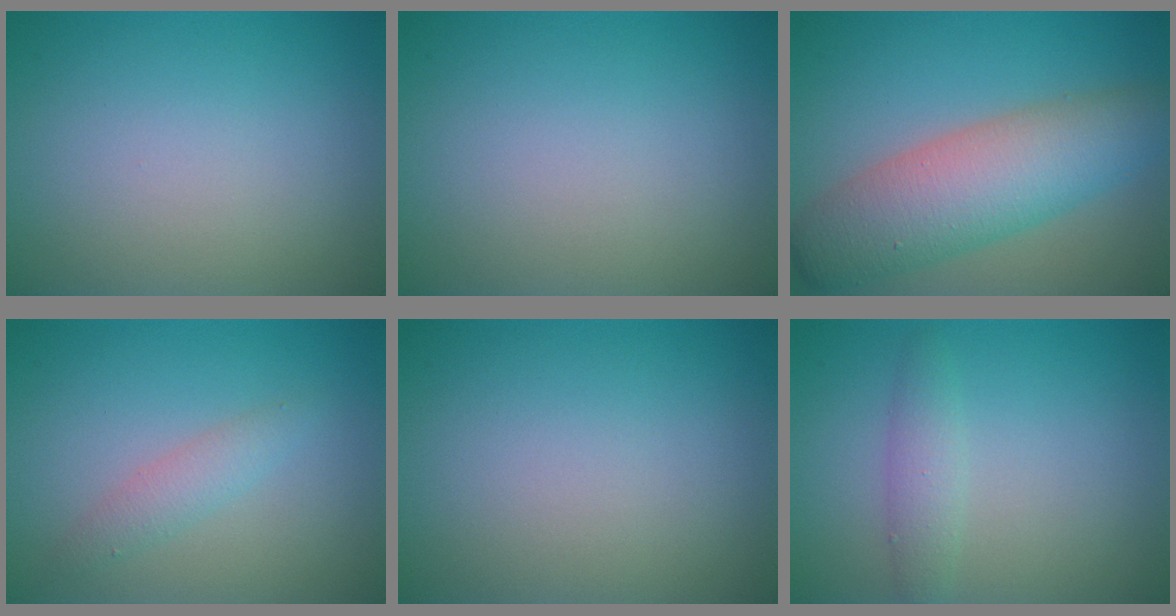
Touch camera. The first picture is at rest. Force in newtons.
{"total": 0.0}
{"total": 8.1, "press": 8.1, "slide": 0.3}
{"total": 1.8, "press": 1.8, "slide": 0.1}
{"total": 0.0}
{"total": 1.9, "press": 1.9, "slide": 0.1}